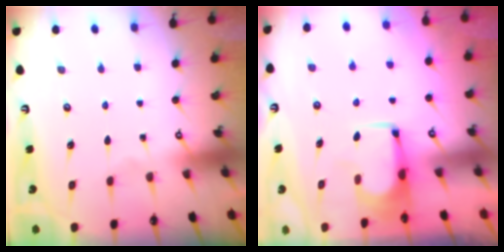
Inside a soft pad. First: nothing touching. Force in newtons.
{"total": 1.3, "press": 1.3, "slide": 0.1}